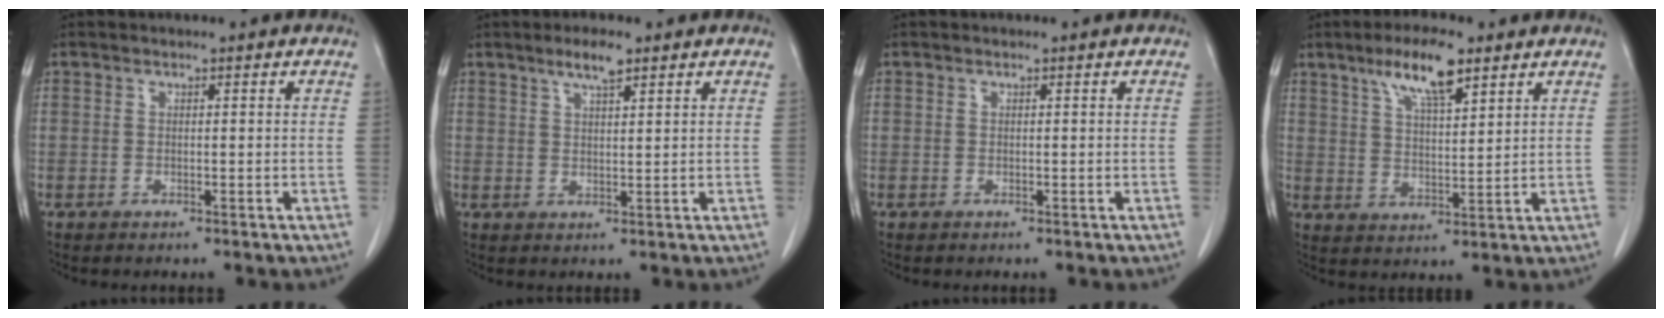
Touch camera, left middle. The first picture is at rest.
{"total": 3.6, "force": [2.5, 0.6, 2.6], "torque": [-0.050, 0.003, 0.045]}
{"total": 0.0}
{"total": 8.7, "force": [5.5, 1.8, 6.4], "torque": [-0.119, 0.007, 0.099]}